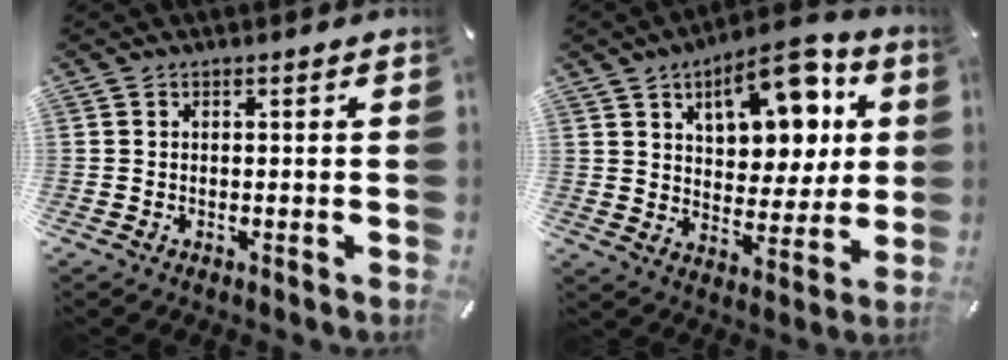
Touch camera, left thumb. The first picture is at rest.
{"total": 15.6, "force": [7.9, 8.5, 10.3], "torque": [-0.147, -0.029, 0.135]}